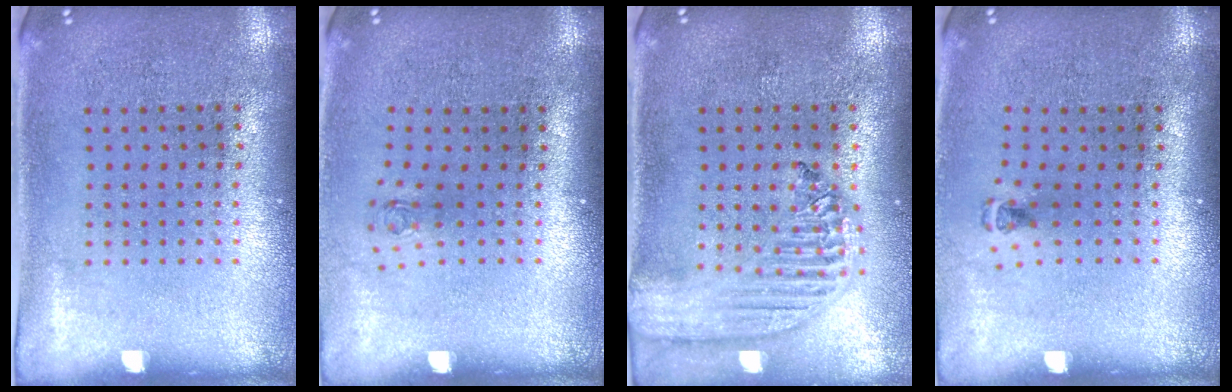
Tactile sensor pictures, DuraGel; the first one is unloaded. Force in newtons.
{"total": 0.7, "press": 0.3, "slide": 0.6}
{"total": 2.3, "press": 2.0, "slide": 1.2}
{"total": 0.5, "press": 0.4, "slide": 0.3}